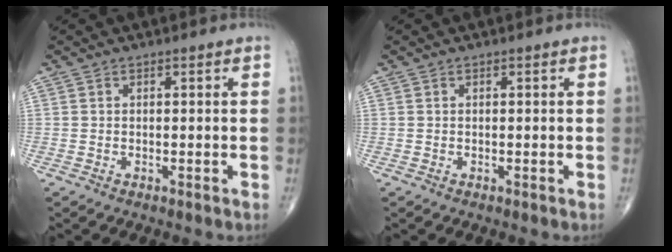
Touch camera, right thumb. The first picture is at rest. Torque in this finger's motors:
{"motor_torque": [0.08, 0.09, -0.05, -0.03, 0.01]}